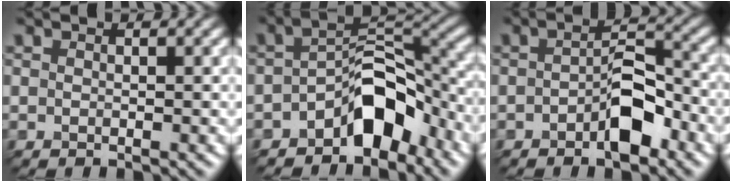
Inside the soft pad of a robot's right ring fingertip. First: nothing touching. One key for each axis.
{"total": 5.9, "fx": -4.0, "fy": 2.4, "fz": 3.6, "tx": -0.052, "ty": 0.019, "tz": -0.063}
{"total": 3.4, "fx": -2.3, "fy": 0.8, "fz": 2.4, "tx": -0.045, "ty": 0.016, "tz": -0.029}